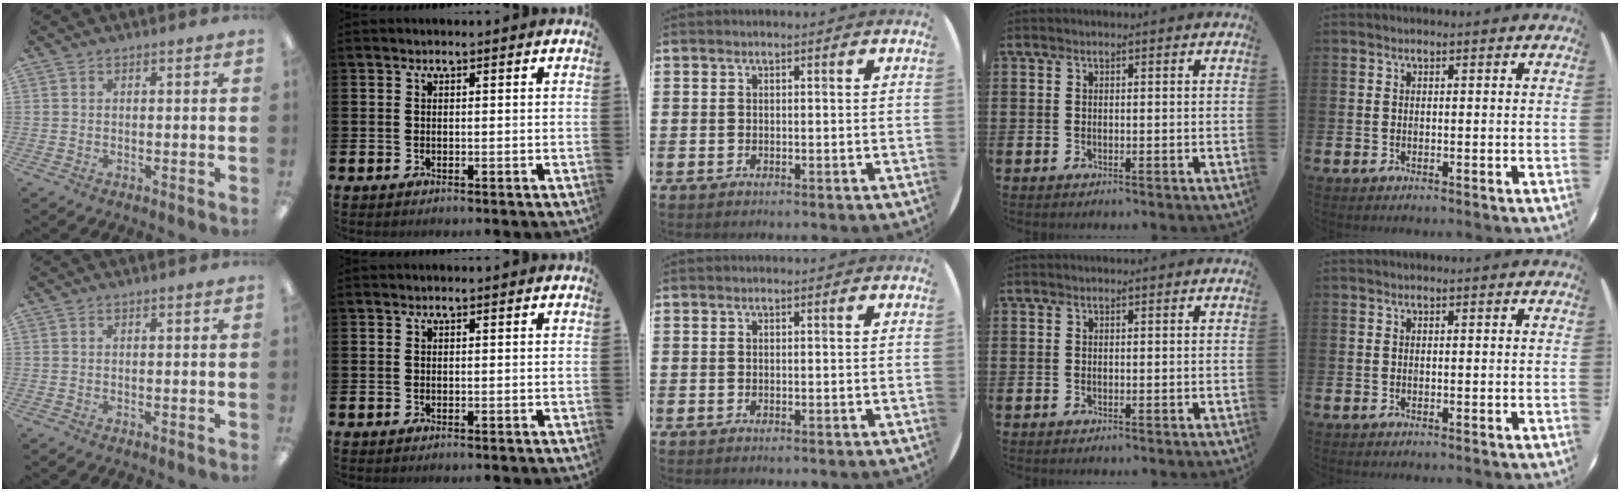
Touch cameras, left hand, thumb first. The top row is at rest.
{}